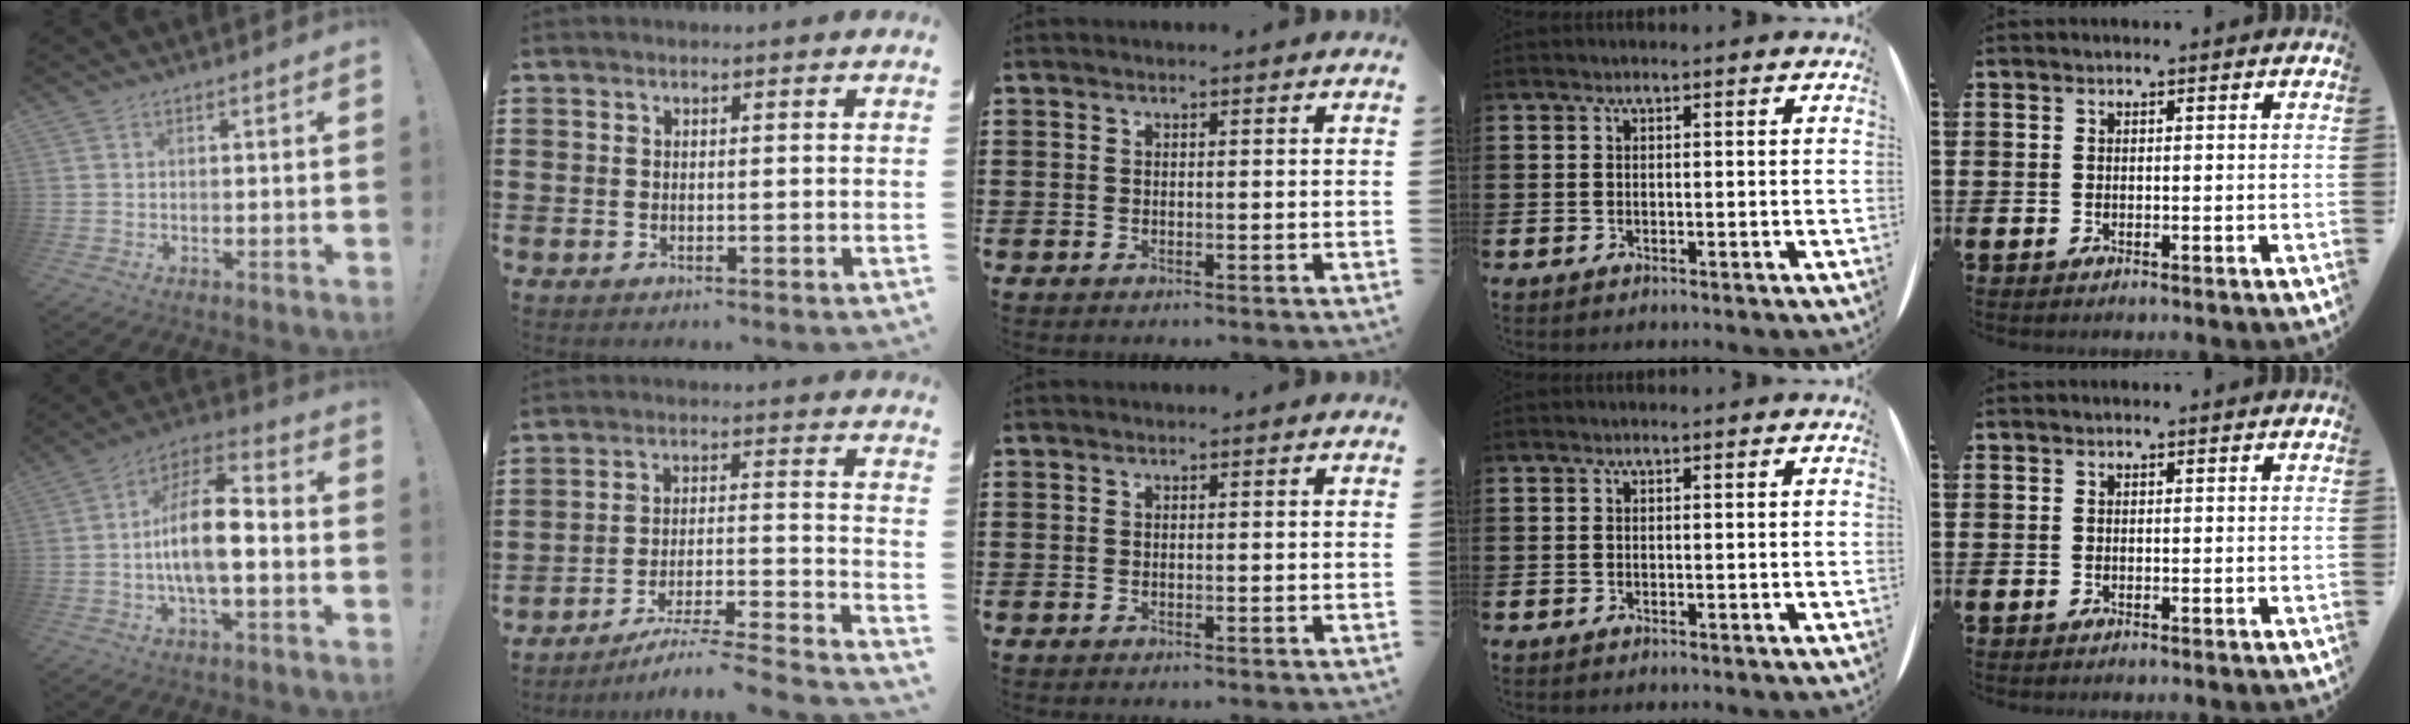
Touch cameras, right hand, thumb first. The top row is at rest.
{"thumb": {"total": 14.4, "force": [-2.5, 5.8, 13.0], "torque": [-0.242, 0.012, -0.049]}, "index": {"total": 5.4, "force": [-4.7, -0.3, 2.5], "torque": [-0.043, -0.017, -0.093]}}